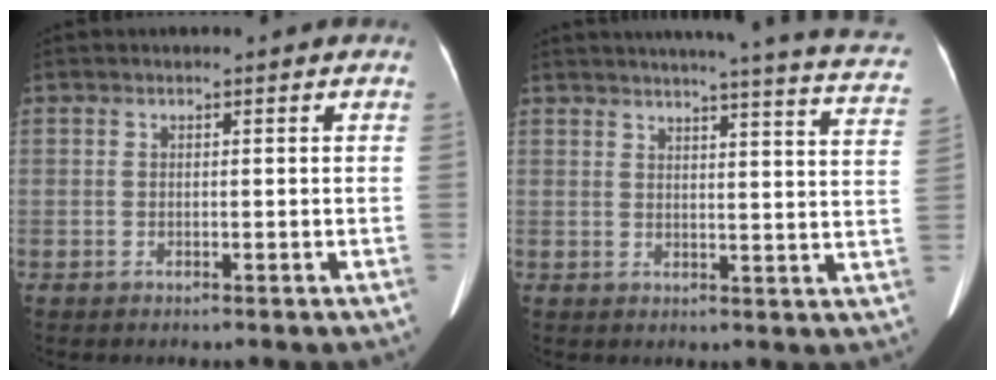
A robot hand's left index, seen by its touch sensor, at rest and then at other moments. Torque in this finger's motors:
{"motor_torque": [0.32, -1.82, 0.08, 0.08]}